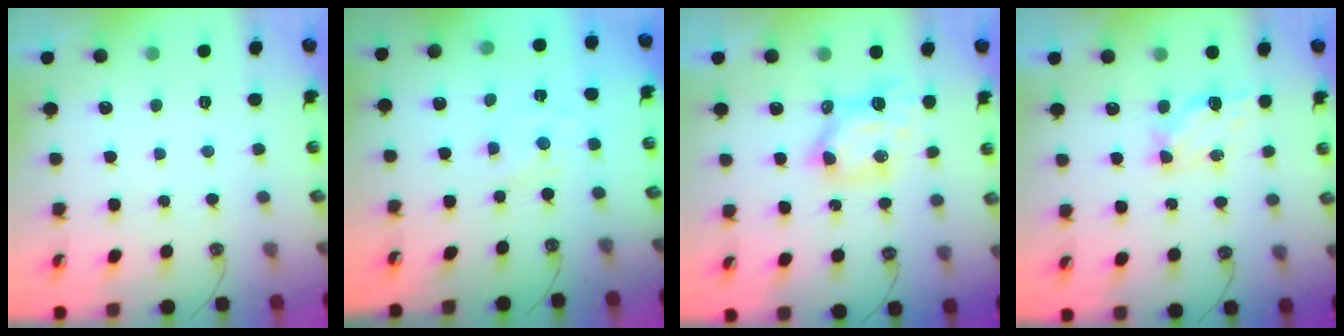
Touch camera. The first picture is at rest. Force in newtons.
{"total": 2.0, "press": 2.0, "slide": 0.3}
{"total": 6.4, "press": 6.4, "slide": 0.5}
{"total": 5.3, "press": 5.2, "slide": 0.3}